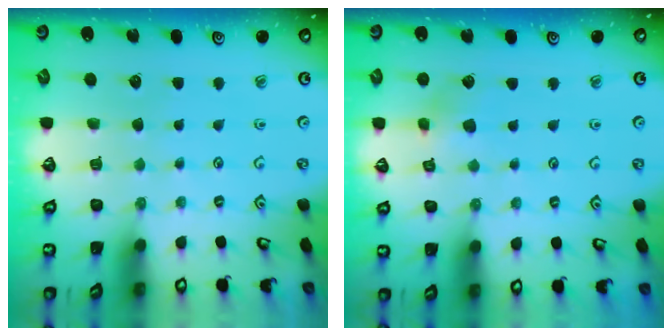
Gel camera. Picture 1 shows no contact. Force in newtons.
{"total": 7.3, "press": 7.3, "slide": 0.5}